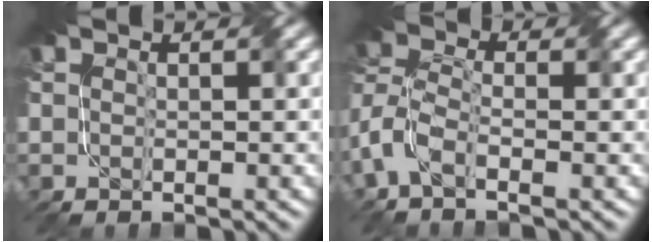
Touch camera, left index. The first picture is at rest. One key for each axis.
{"total": 4.0, "fx": -2.0, "fy": 1.5, "fz": 3.0, "tx": -0.074, "ty": 0.012, "tz": -0.055}